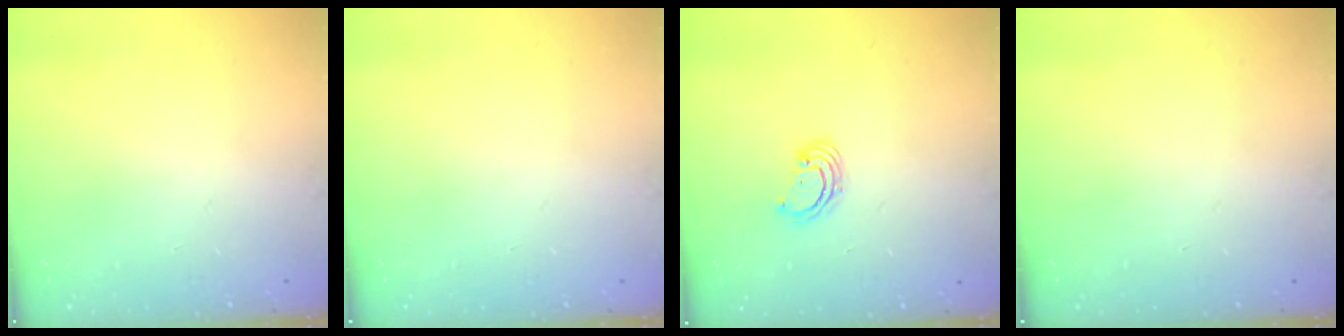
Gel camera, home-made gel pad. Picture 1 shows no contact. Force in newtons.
{"total": 0.0}
{"total": 3.5, "press": 3.5, "slide": 0.2}
{"total": 0.0}